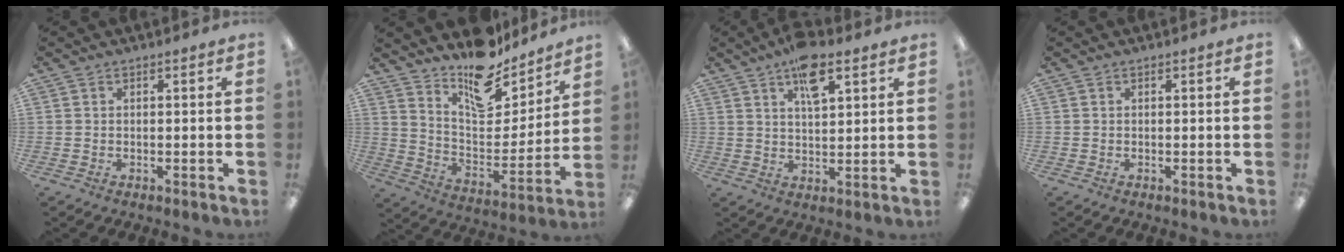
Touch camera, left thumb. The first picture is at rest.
{"total": 16.4, "force": [13.6, 6.7, 6.3], "torque": [-0.109, -0.109, 0.240]}
{"total": 9.1, "force": [5.7, 3.5, 6.2], "torque": [-0.093, -0.022, 0.096]}
{"total": 0.0}